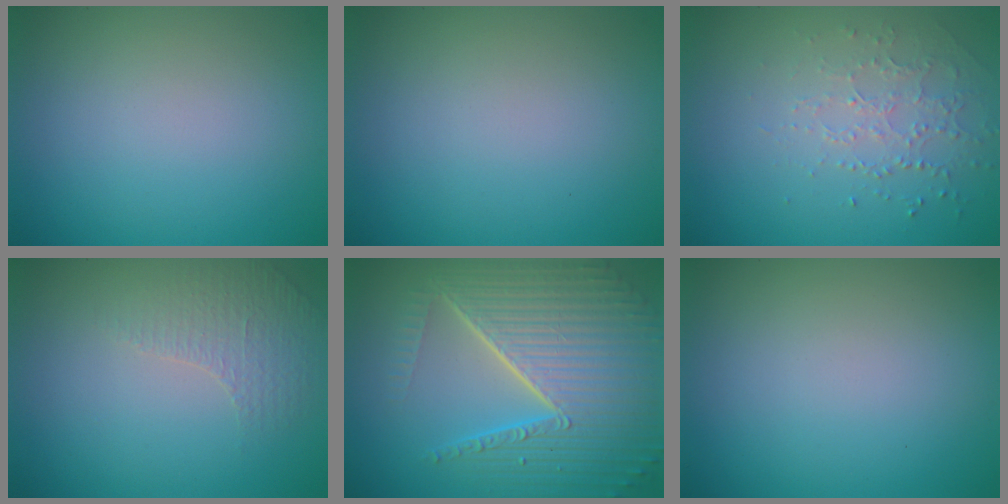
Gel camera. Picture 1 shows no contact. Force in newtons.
{"total": 0.0}
{"total": 1.5, "press": 1.2, "slide": 0.9}
{"total": 1.3, "press": 0.9, "slide": 0.9}
{"total": 10.2, "press": 6.6, "slide": 7.8}
{"total": 0.0}